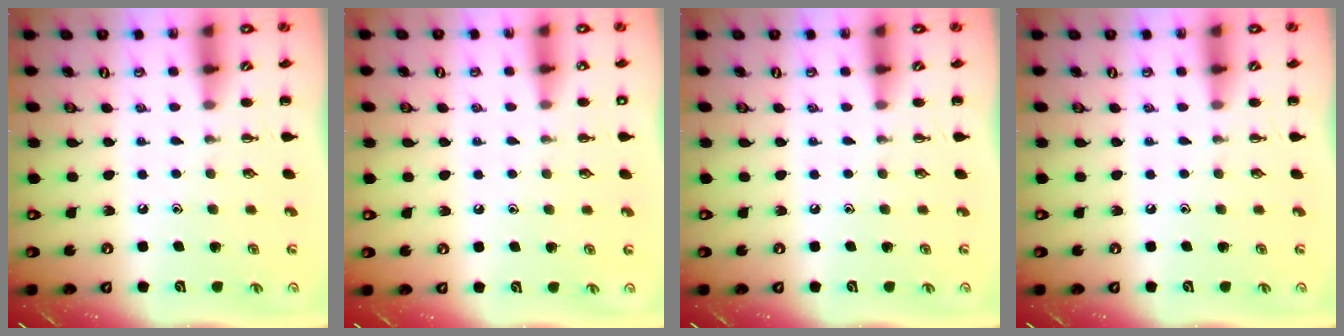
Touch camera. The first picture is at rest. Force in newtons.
{"total": 1.9, "press": 1.9, "slide": 0.2}
{"total": 0.0}
{"total": 0.0}